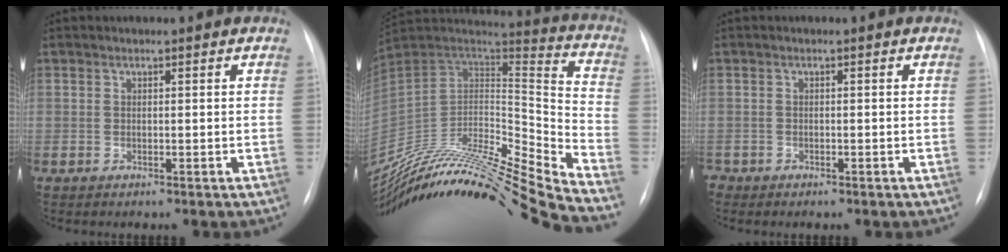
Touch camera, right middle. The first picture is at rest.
{"total": 30.0, "force": [-26.6, -0.2, 14.0], "torque": [-0.217, -0.017, -0.429]}
{"total": 1.3, "force": [-0.9, 0.9, 0.1], "torque": [0.000, 0.002, -0.015]}